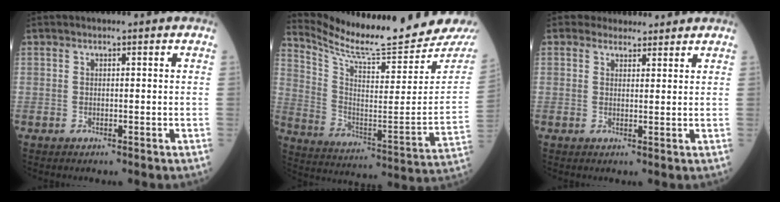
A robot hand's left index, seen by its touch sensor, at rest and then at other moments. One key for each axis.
{"total": 18.1, "fx": 17.4, "fy": -1.4, "fz": 4.5, "tx": -0.094, "ty": -0.113, "tz": 0.270}
{"total": 4.6, "fx": 4.1, "fy": 1.9, "fz": 0.3, "tx": 0.011, "ty": 0.009, "tz": 0.052}